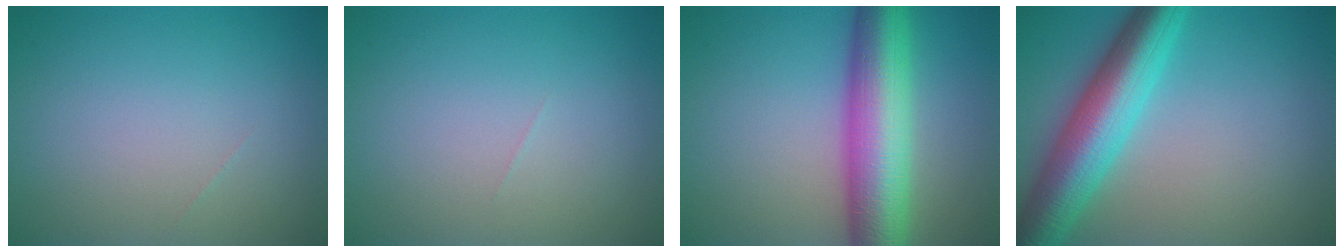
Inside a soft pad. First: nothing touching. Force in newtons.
{"total": 0.0}
{"total": 10.1, "press": 10.1, "slide": 0.1}
{"total": 8.5, "press": 8.5, "slide": 0.2}